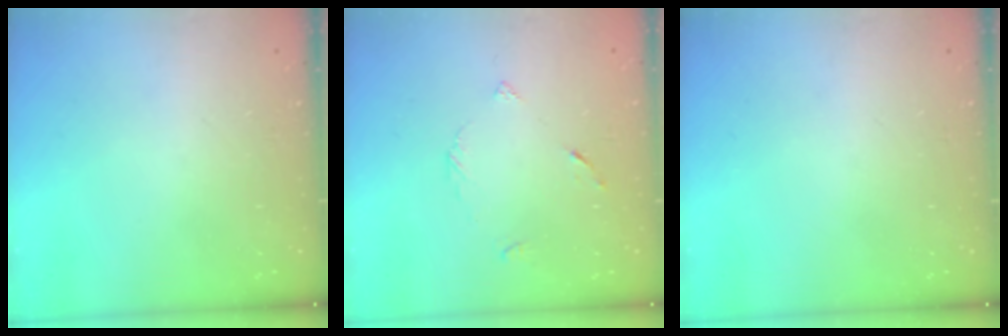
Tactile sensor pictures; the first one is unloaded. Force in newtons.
{"total": 3.6, "press": 3.6, "slide": 0.5}
{"total": 0.0}